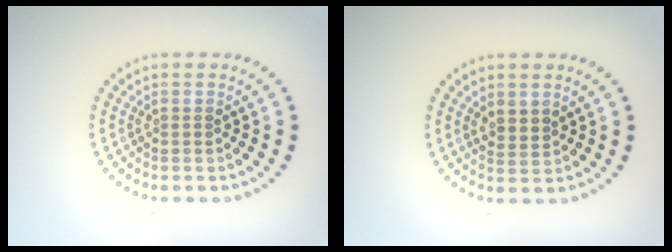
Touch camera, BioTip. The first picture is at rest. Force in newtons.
{"total": 1.5, "press": 1.3, "slide": 0.9}